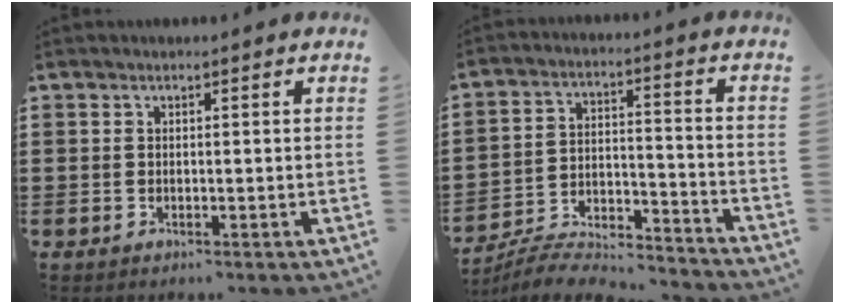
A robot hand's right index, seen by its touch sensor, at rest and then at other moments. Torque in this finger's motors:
{"motor_torque": [-0.07, 0.04, 0.66, 0.14]}